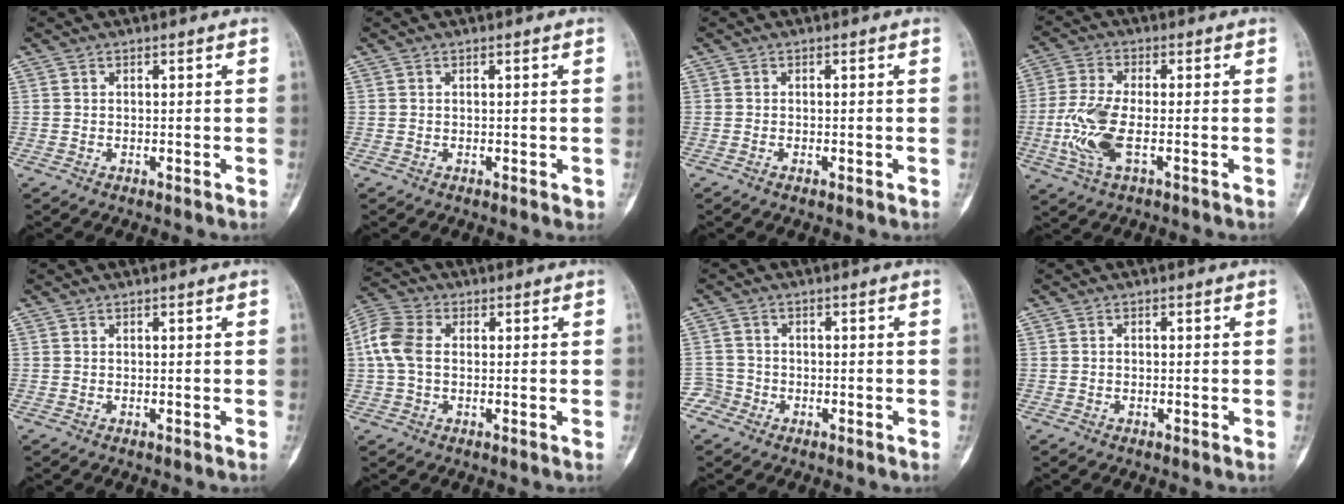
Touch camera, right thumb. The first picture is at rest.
{"total": 0.6, "force": [-0.1, 0.4, 0.4], "torque": [-0.004, 0.000, 0.000]}
{"total": 0.9, "force": [-0.4, 0.4, 0.6], "torque": [-0.014, 0.000, -0.009]}
{"total": 9.7, "force": [-2.4, 3.8, 8.6], "torque": [-0.206, 0.005, -0.047]}
{"total": 0.0}
{"total": 8.0, "force": [0.5, 5.5, 5.8], "torque": [-0.136, 0.022, 0.005]}
{"total": 3.1, "force": [-1.7, 2.6, -0.5], "torque": [0.025, 0.017, -0.038]}
{"total": 0.5, "force": [-0.1, 0.3, 0.4], "torque": [-0.008, 0.001, -0.004]}